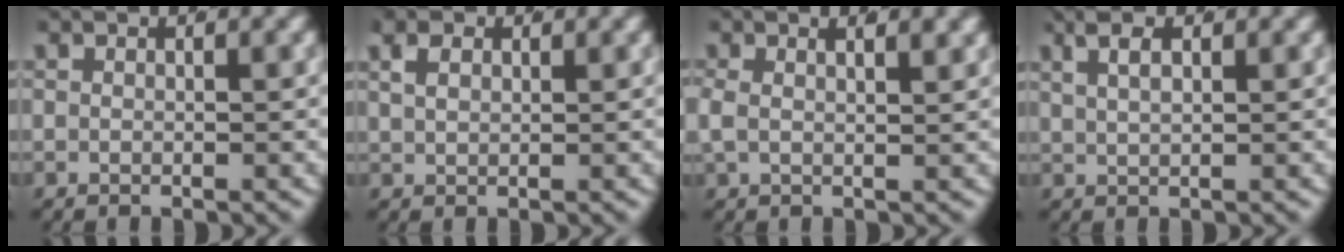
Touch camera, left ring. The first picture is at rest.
{"total": 1.4, "force": [1.0, 0.6, 0.9], "torque": [-0.019, -0.005, 0.026]}
{"total": 2.0, "force": [0.8, 0.7, 1.7], "torque": [-0.043, -0.006, 0.020]}
{"total": 2.9, "force": [1.8, 1.0, 2.1], "torque": [-0.029, 0.006, 0.033]}